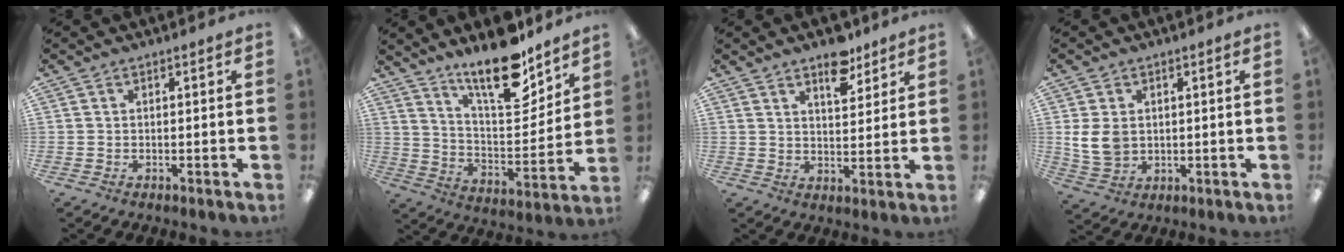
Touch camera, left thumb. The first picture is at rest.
{"total": 17.6, "force": [13.7, 5.3, 9.7], "torque": [-0.155, -0.093, 0.232]}
{"total": 7.8, "force": [5.8, 3.4, 3.8], "torque": [-0.034, -0.037, 0.096]}
{"total": 7.0, "force": [1.1, 5.4, 4.3], "torque": [-0.111, 0.003, 0.022]}